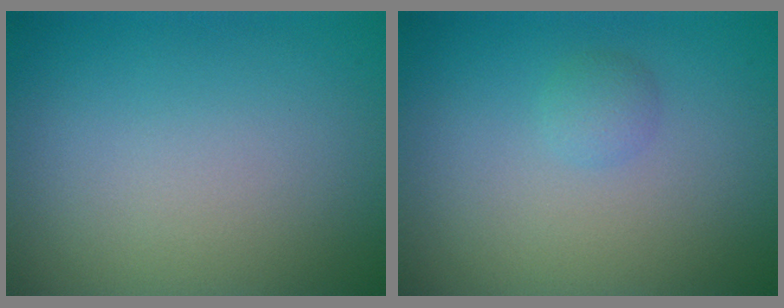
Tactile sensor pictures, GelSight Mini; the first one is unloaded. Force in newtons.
{"total": 1.1, "press": 1.1, "slide": 0.0}